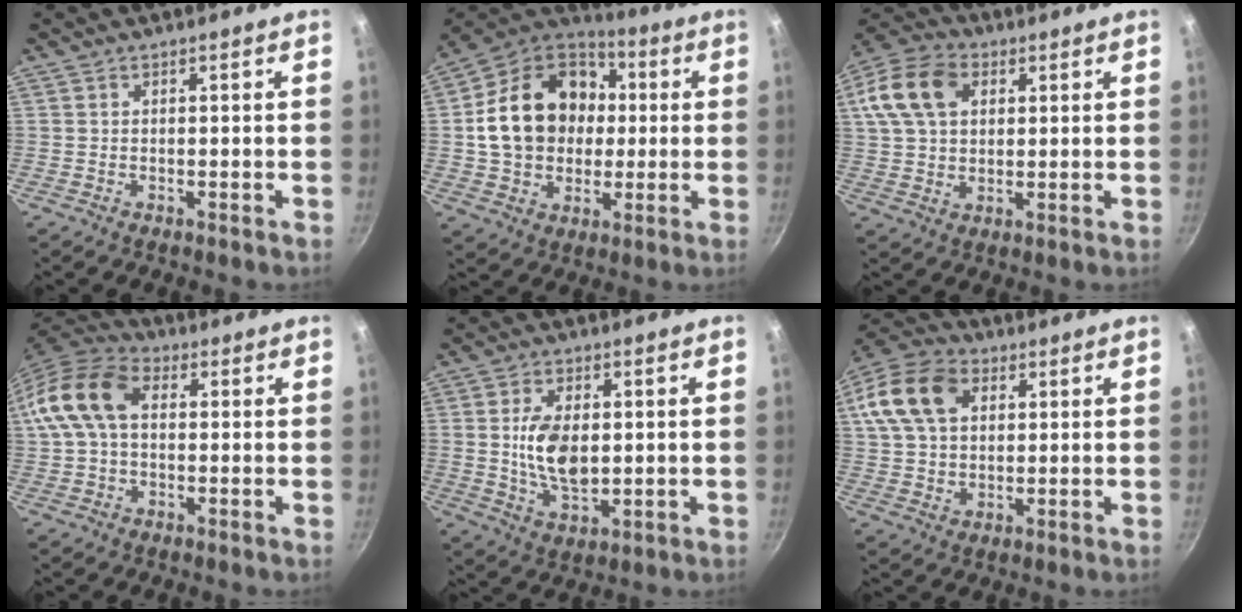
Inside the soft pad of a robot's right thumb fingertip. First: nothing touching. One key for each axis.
{"total": 20.9, "fx": 1.5, "fy": 16.6, "fz": 12.6, "tx": -0.196, "ty": 0.034, "tz": 0.025}
{"total": 14.6, "fx": 4.4, "fy": 10.1, "fz": 9.5, "tx": -0.173, "ty": 0.013, "tz": 0.069}
{"total": 12.4, "fx": 2.0, "fy": 8.2, "fz": 9.2, "tx": -0.163, "ty": 0.028, "tz": 0.018}
{"total": 10.0, "fx": 0.6, "fy": 5.8, "fz": 8.1, "tx": -0.139, "ty": -0.013, "tz": 0.015}
{"total": 16.8, "fx": 5.1, "fy": 11.8, "fz": 10.8, "tx": -0.197, "ty": 0.016, "tz": 0.082}